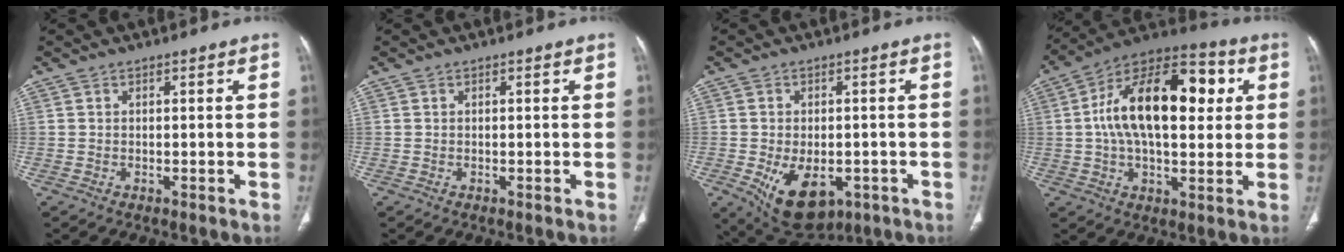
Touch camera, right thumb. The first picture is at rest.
{"total": 0.0}
{"total": 12.1, "force": [-4.5, 7.5, 8.4], "torque": [-0.118, 0.002, -0.049]}
{"total": 22.7, "force": [3.8, 11.8, 19.0], "torque": [-0.293, 0.024, 0.049]}